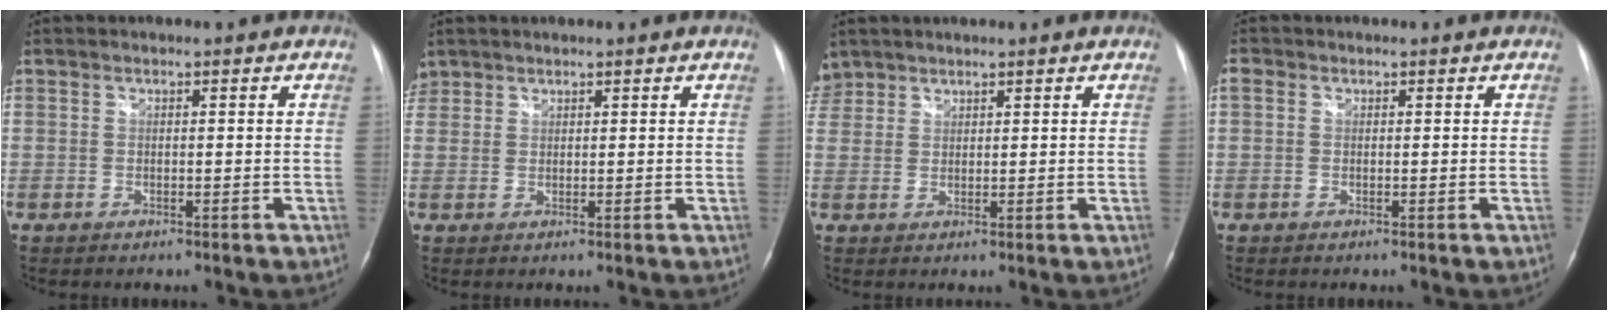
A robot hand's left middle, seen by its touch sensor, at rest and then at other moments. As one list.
[{"total": 3.0, "force": [2.3, 2.0, 0.1], "torque": [-0.005, 0.013, 0.045]}, {"total": 4.3, "force": [3.5, 2.6, 0.1], "torque": [-0.003, 0.014, 0.072]}, {"total": 1.0, "force": [0.3, 0.9, 0.5], "torque": [-0.010, 0.012, 0.005]}]